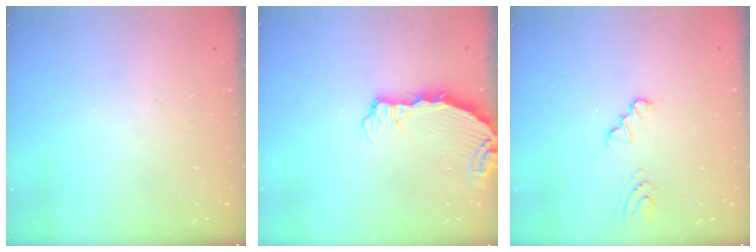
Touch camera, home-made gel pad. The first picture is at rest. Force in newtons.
{"total": 4.9, "press": 4.5, "slide": 1.7}
{"total": 1.0, "press": 1.0, "slide": 0.2}